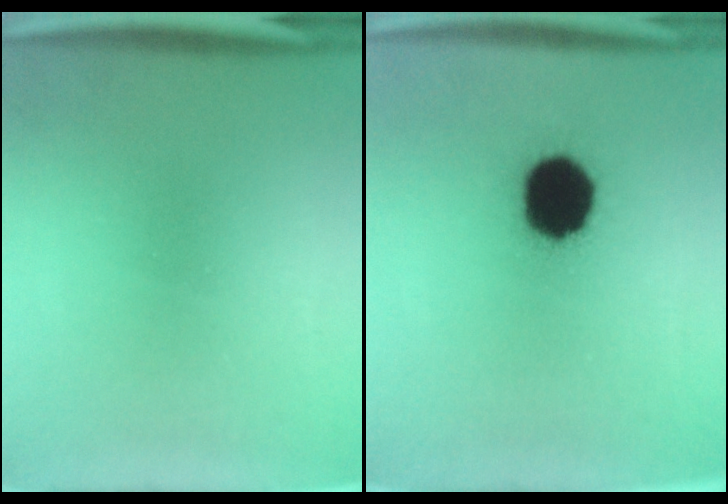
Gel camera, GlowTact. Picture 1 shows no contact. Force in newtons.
{"total": 16.5}